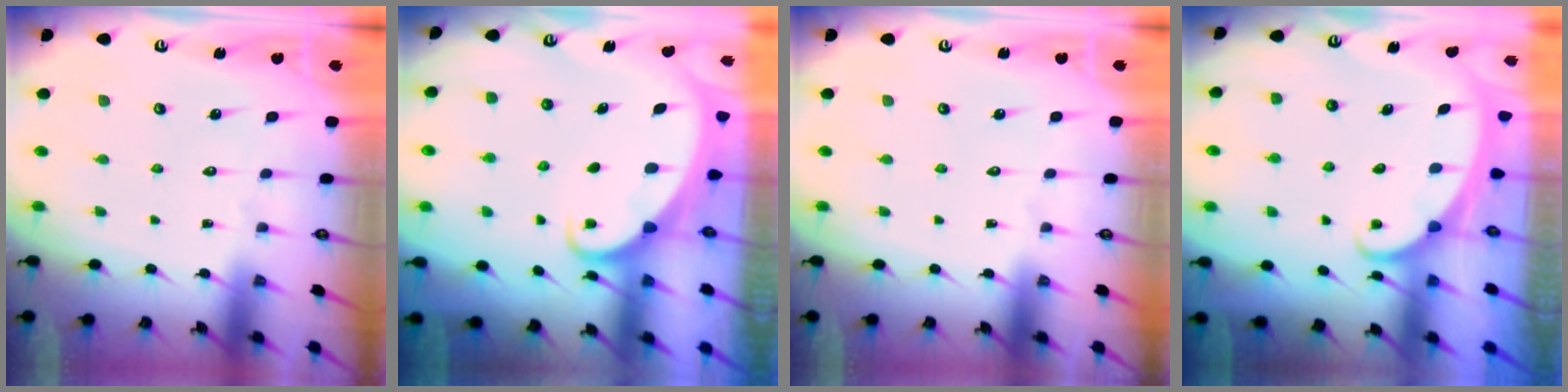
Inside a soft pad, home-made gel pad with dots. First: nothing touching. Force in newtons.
{"total": 2.7, "press": 2.7, "slide": 0.2}
{"total": 0.0}
{"total": 1.9, "press": 1.9, "slide": 0.1}